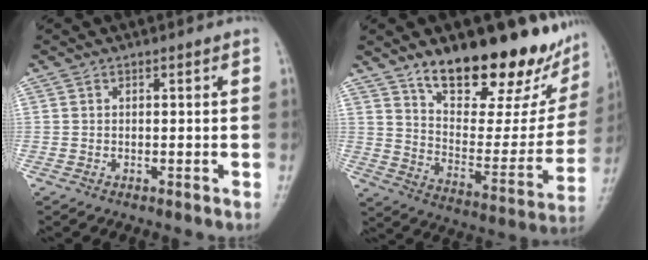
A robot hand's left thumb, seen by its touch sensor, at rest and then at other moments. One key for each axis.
{"total": 24.4, "fx": 16.7, "fy": 9.5, "fz": 15.0, "tx": -0.166, "ty": -0.084, "tz": 0.254}